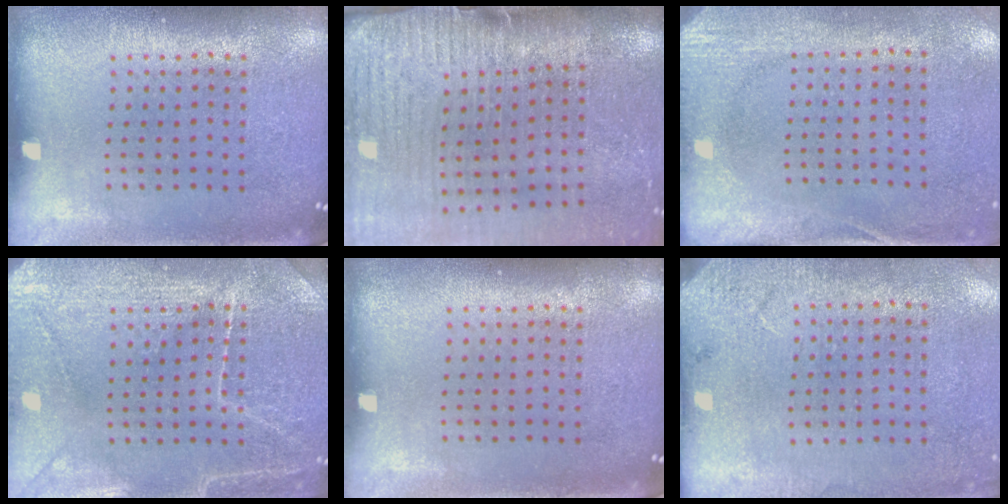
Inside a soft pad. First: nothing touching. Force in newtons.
{"total": 3.8, "press": 3.3, "slide": 1.9}
{"total": 2.7, "press": 2.1, "slide": 1.7}
{"total": 3.6, "press": 3.5, "slide": 0.7}
{"total": 0.0}
{"total": 2.6, "press": 2.2, "slide": 1.3}